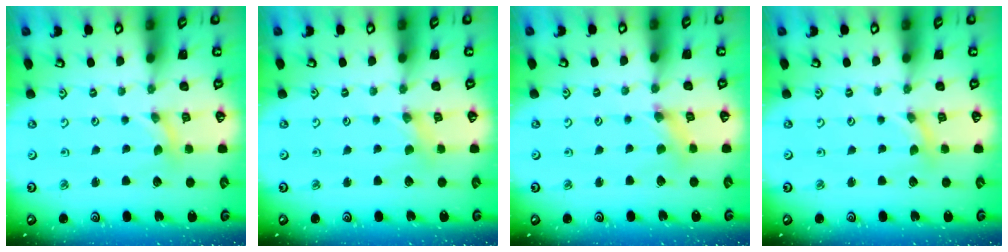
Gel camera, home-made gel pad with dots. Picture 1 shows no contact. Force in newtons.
{"total": 1.6, "press": 1.5, "slide": 0.3}
{"total": 2.9, "press": 2.9, "slide": 0.3}
{"total": 0.0}